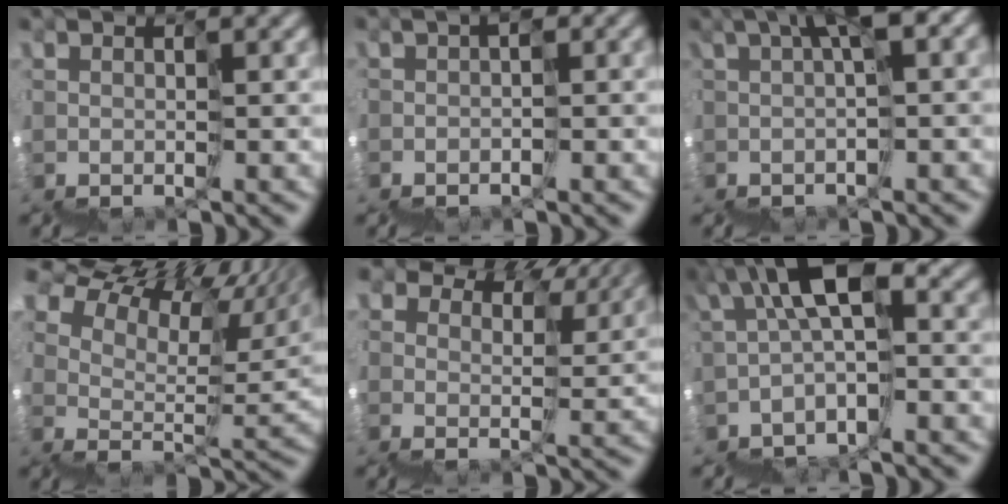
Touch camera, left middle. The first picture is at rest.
{"total": 1.6, "force": [-1.5, -0.1, 0.5], "torque": [-0.009, -0.007, -0.031]}
{"total": 5.6, "force": [1.2, 0.6, 5.5], "torque": [-0.087, 0.030, 0.021]}
{"total": 13.0, "force": [12.0, 3.3, 3.8], "torque": [-0.073, 0.075, 0.194]}
{"total": 12.1, "force": [9.1, 6.3, 4.8], "torque": [-0.111, 0.061, 0.152]}
{"total": 5.0, "force": [0.7, 1.8, 4.6], "torque": [-0.089, 0.036, -0.002]}